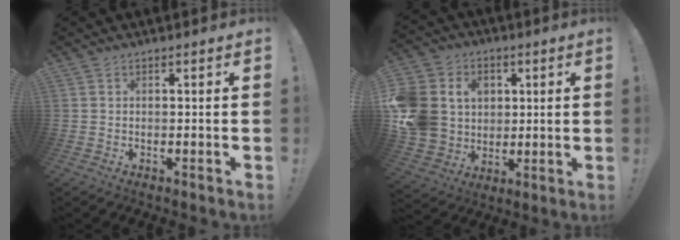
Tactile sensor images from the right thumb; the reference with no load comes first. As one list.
[{"total": 15.0, "force": [1.9, 13.3, 6.6], "torque": [-0.122, 0.000, 0.052]}]